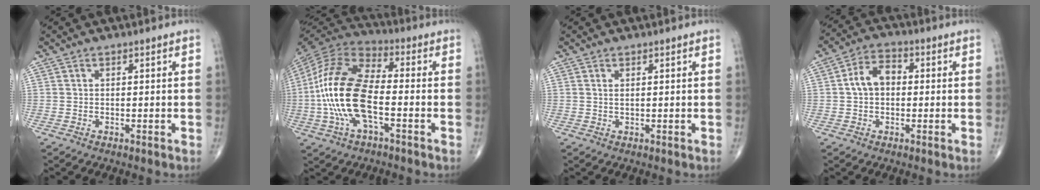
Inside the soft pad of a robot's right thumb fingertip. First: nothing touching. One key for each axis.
{"total": 18.1, "fx": -3.1, "fy": 8.1, "fz": 15.9, "tx": -0.333, "ty": 0.029, "tz": -0.064}
{"total": 0.6, "fx": 0.3, "fy": 0.2, "fz": 0.5, "tx": -0.008, "ty": -0.002, "tz": 0.005}
{"total": 6.6, "fx": 0.2, "fy": 4.7, "fz": 4.6, "tx": -0.073, "ty": 0.023, "tz": -0.005}